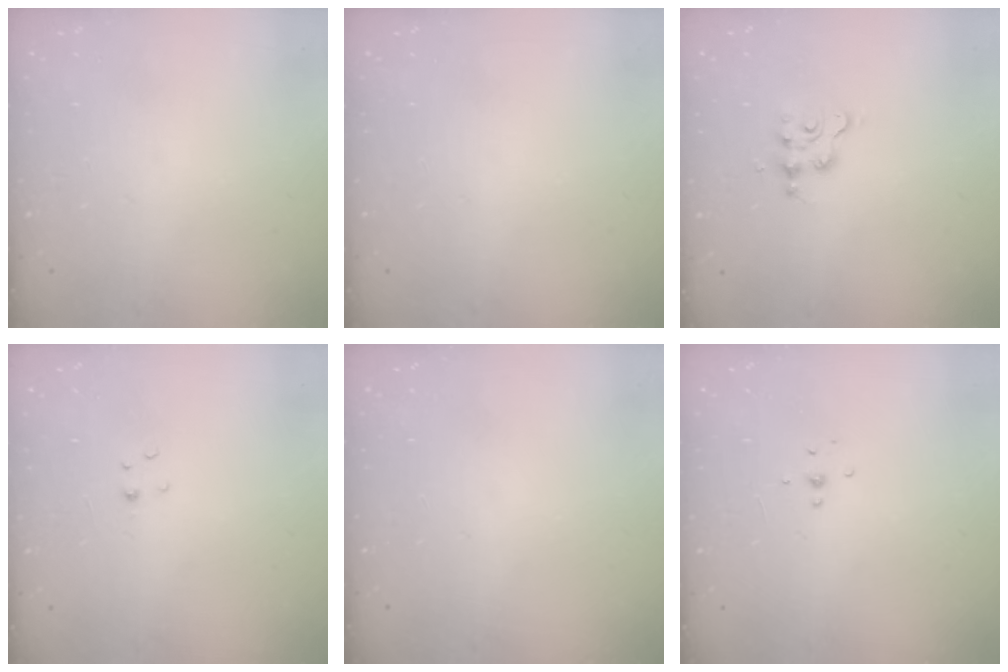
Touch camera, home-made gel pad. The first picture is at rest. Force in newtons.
{"total": 0.0}
{"total": 2.9, "press": 2.8, "slide": 0.3}
{"total": 1.5, "press": 1.4, "slide": 0.2}
{"total": 0.0}
{"total": 3.4, "press": 3.3, "slide": 0.8}